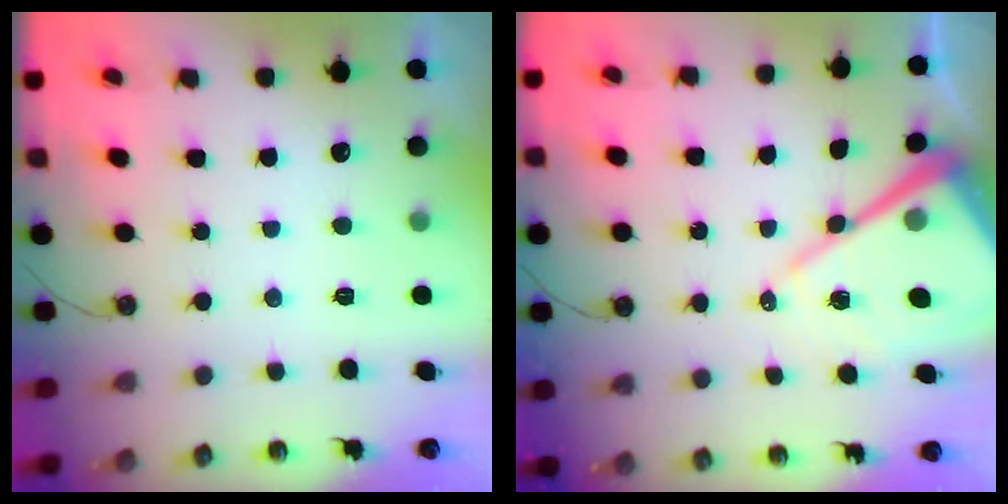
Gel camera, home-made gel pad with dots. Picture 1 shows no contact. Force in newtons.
{"total": 18.2, "press": 18.1, "slide": 1.9}